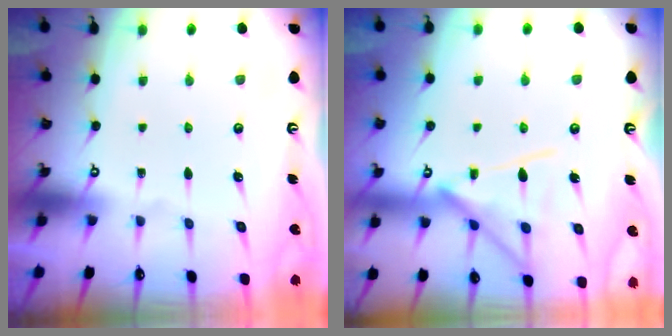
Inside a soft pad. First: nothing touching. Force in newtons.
{"total": 13.8, "press": 13.7, "slide": 1.1}